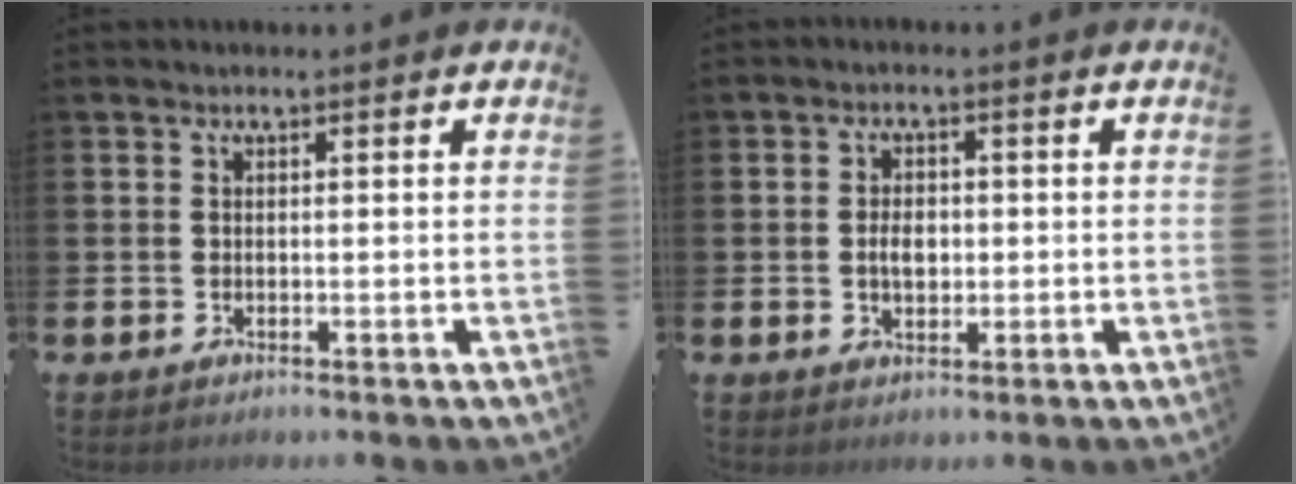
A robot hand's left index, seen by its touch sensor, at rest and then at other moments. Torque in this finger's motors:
{"motor_torque": [0.41, 0.20, 0.07, 0.09]}